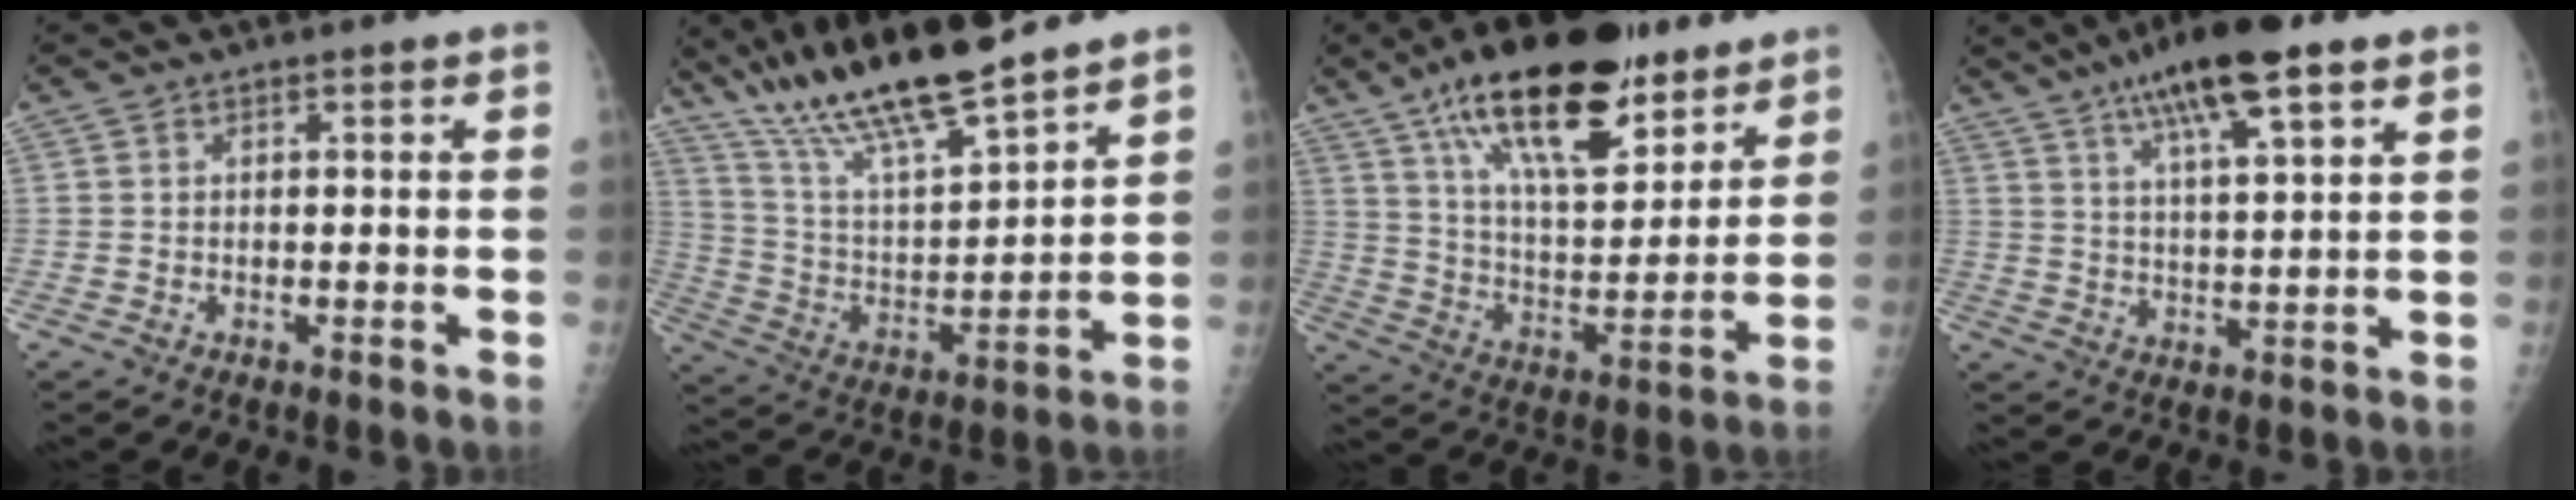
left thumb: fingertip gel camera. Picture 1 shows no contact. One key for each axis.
{"total": 19.5, "fx": 15.7, "fy": 3.1, "fz": 11.1, "tx": -0.181, "ty": -0.070, "tz": 0.290}
{"total": 24.4, "fx": 15.7, "fy": 9.5, "fz": 16.1, "tx": -0.236, "ty": -0.055, "tz": 0.264}
{"total": 14.2, "fx": 8.5, "fy": 3.1, "fz": 11.0, "tx": -0.178, "ty": -0.020, "tz": 0.142}